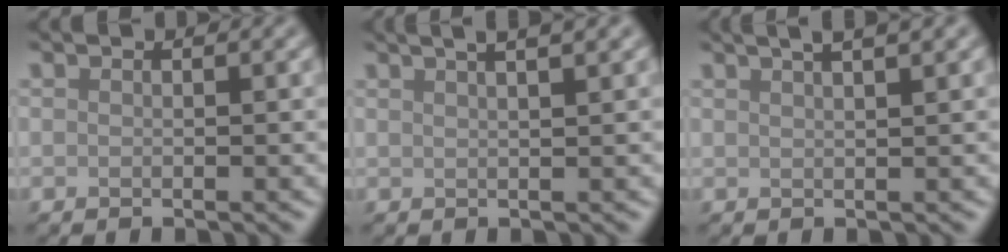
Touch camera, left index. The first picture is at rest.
{"total": 6.1, "force": [3.8, 2.4, 4.1], "torque": [-0.024, 0.045, 0.022]}
{"total": 5.5, "force": [3.4, 2.1, 3.7], "torque": [-0.021, 0.037, 0.018]}